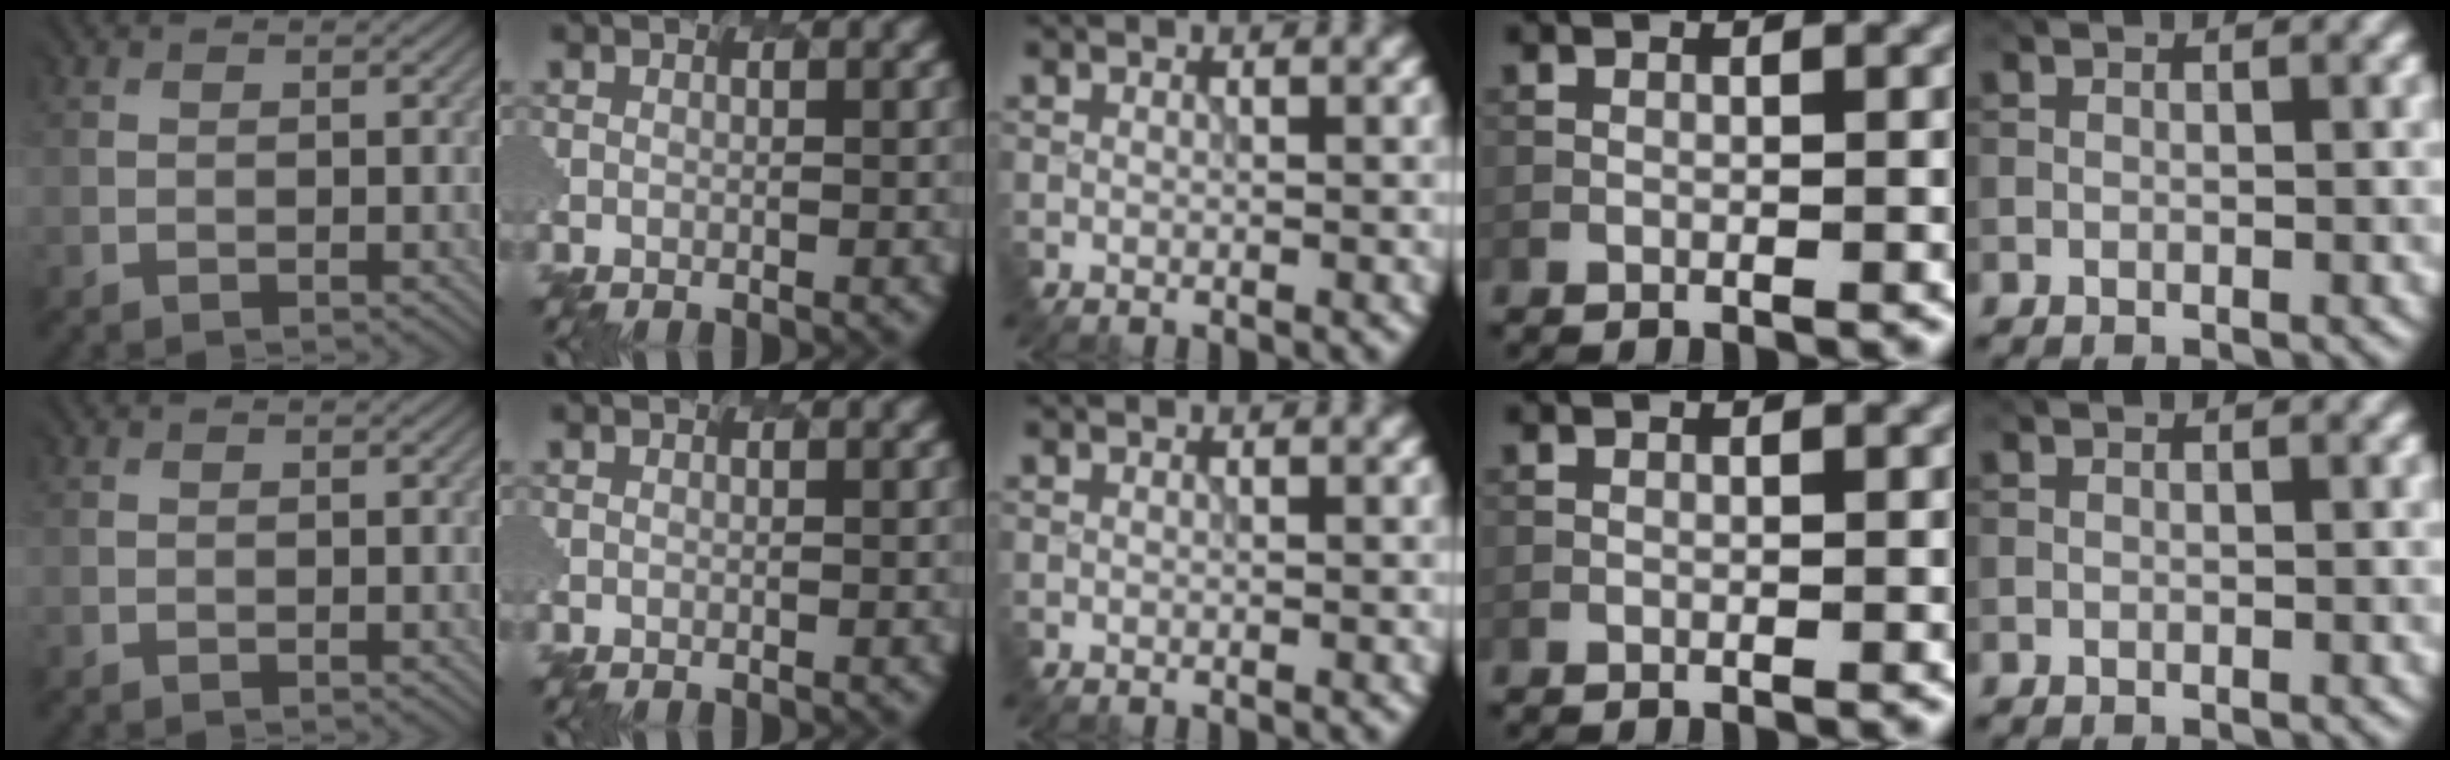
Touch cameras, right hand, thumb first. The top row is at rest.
{}